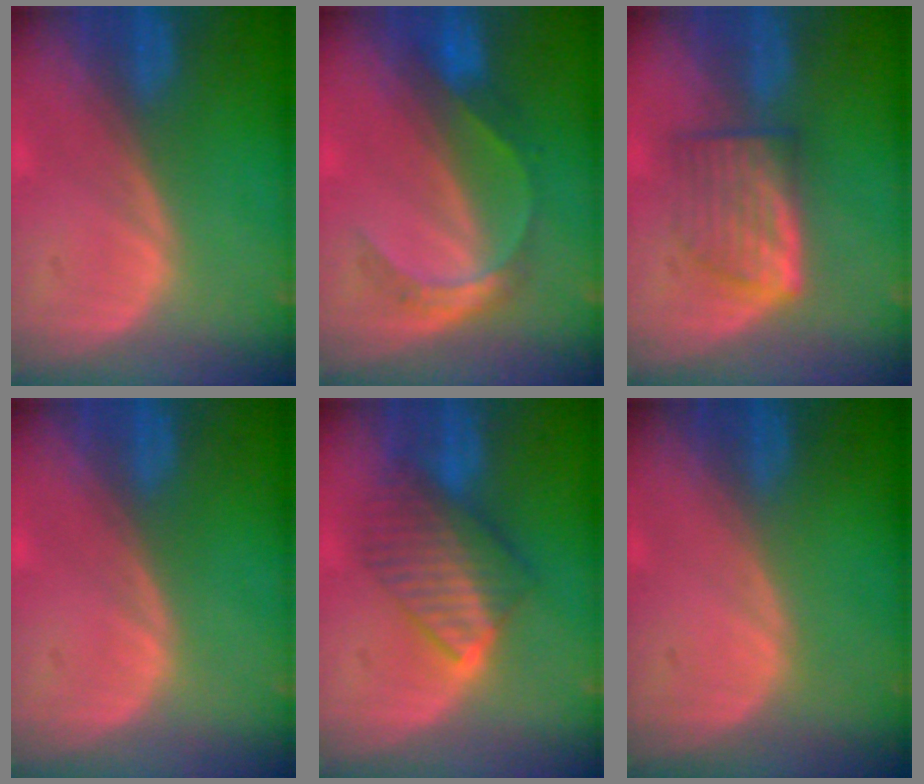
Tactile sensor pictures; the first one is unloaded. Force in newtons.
{"total": 5.3, "press": 5.0, "slide": 1.6}
{"total": 6.1, "press": 5.8, "slide": 1.7}
{"total": 0.0}
{"total": 7.3, "press": 7.1, "slide": 1.8}
{"total": 0.0}